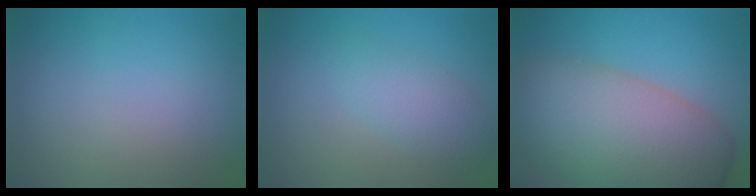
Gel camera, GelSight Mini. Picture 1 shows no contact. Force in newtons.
{"total": 2.8, "press": 2.8, "slide": 0.1}
{"total": 11.8, "press": 11.8, "slide": 0.5}